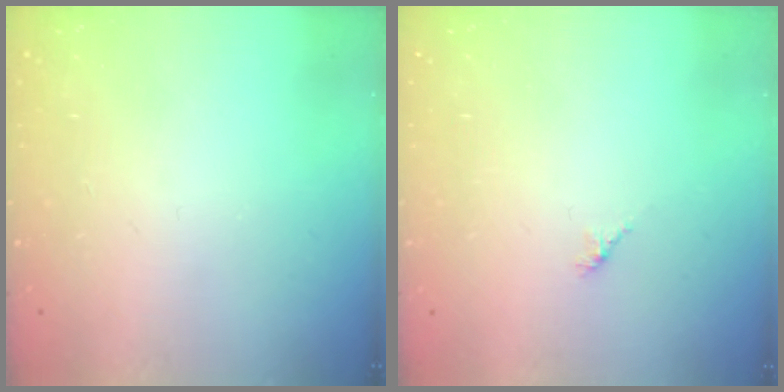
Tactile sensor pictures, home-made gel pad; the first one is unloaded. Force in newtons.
{"total": 1.7, "press": 1.6, "slide": 0.5}